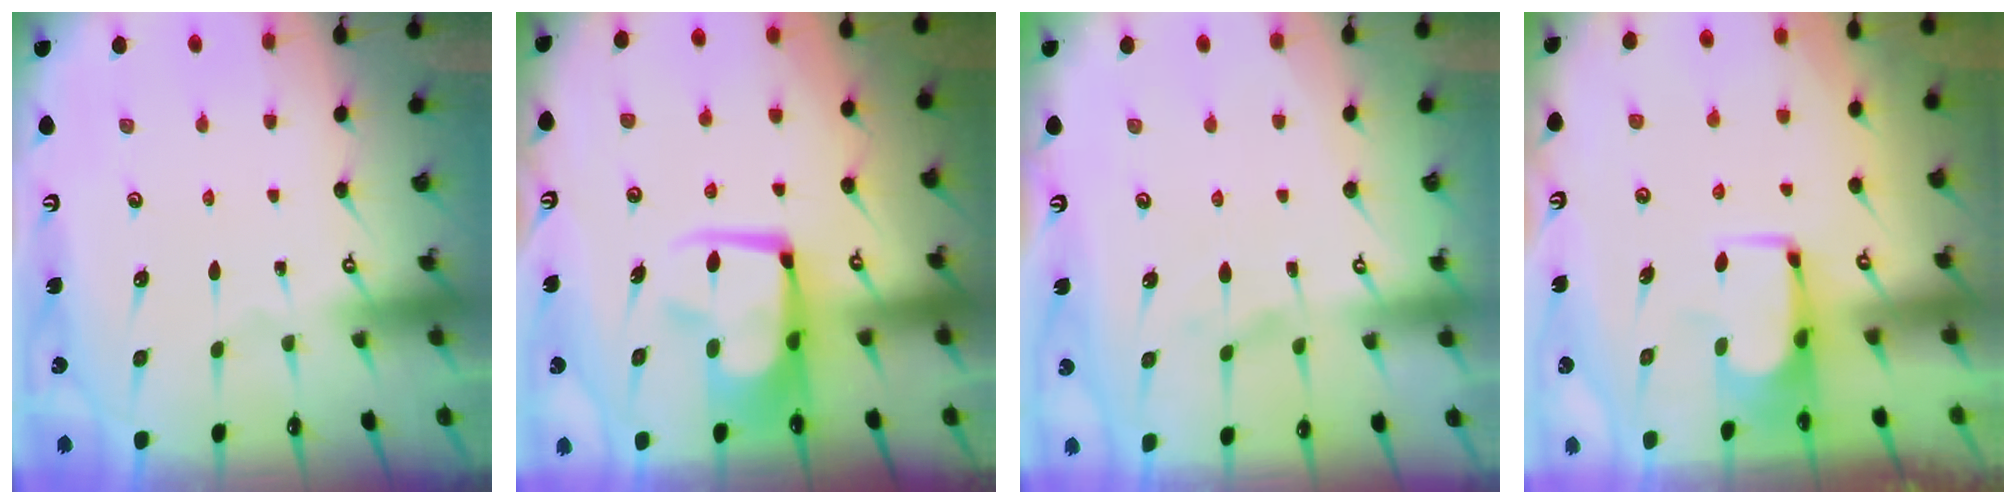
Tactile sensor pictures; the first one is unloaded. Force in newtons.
{"total": 10.8, "press": 10.7, "slide": 1.4}
{"total": 2.3, "press": 2.1, "slide": 1.1}
{"total": 1.5, "press": 1.5, "slide": 0.1}